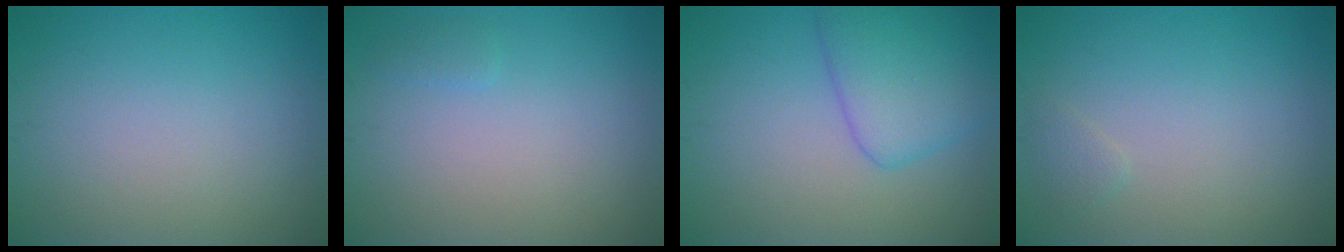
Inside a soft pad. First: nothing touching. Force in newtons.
{"total": 0.6, "press": 0.6, "slide": 0.1}
{"total": 4.8, "press": 4.8, "slide": 0.1}
{"total": 0.8, "press": 0.8, "slide": 0.1}